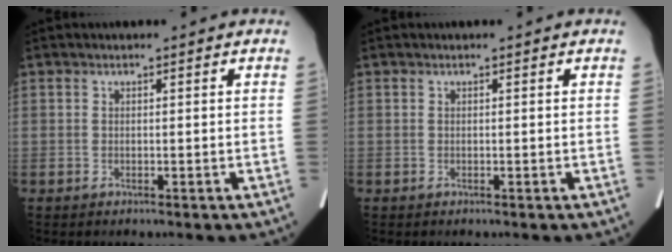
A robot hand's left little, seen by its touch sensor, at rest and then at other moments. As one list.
[{"total": 0.0}]